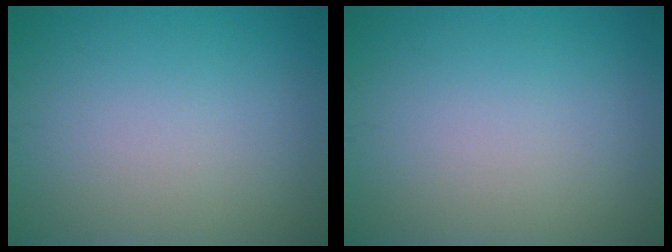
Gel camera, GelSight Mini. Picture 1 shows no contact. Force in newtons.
{"total": 0.0}